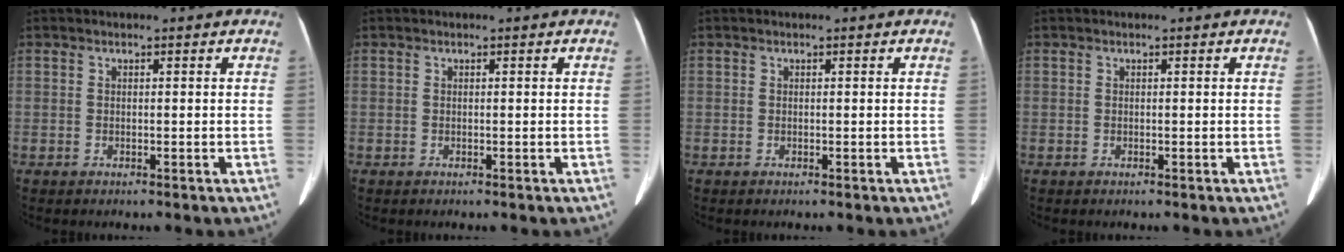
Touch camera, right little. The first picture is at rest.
{"total": 0.0}
{"total": 0.0}
{"total": 0.0}